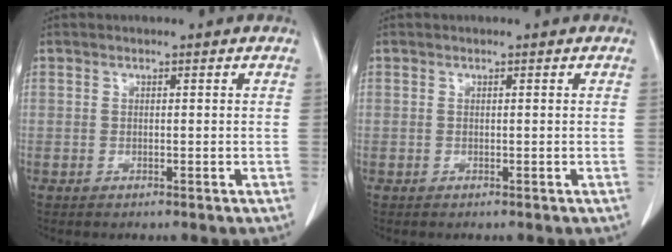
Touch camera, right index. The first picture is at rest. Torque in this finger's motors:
{"motor_torque": [0.06, -0.03, 0.05, 0.00]}